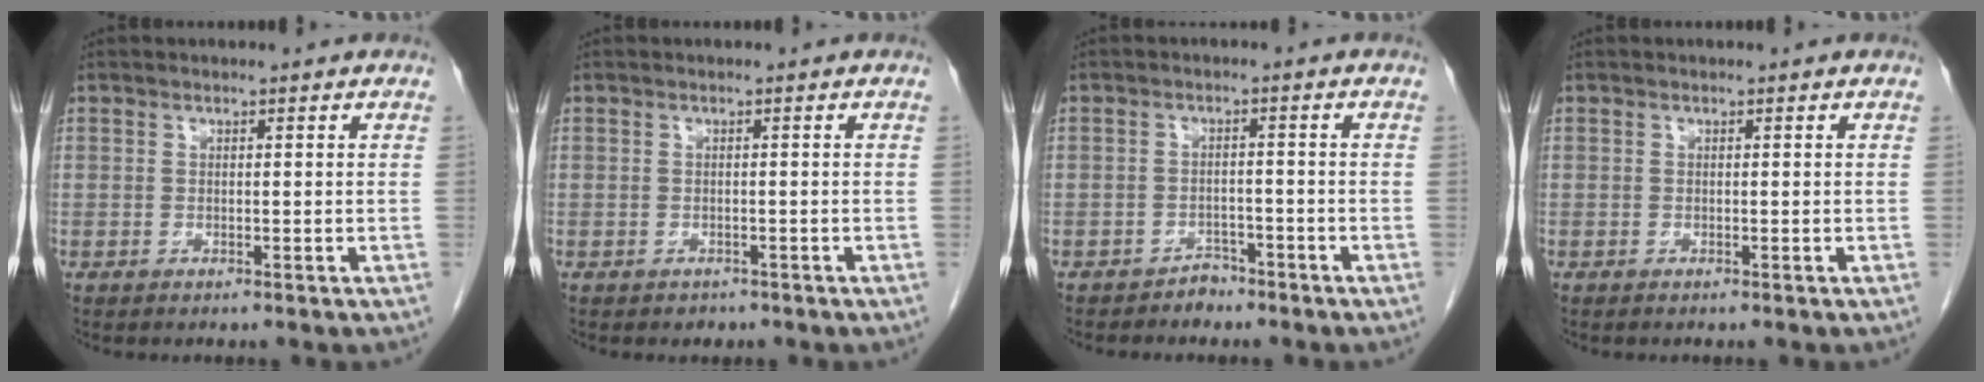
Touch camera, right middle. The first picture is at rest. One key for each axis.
{"total": 1.3, "fx": -1.0, "fy": 0.8, "fz": 0.1, "tx": -0.008, "ty": 0.000, "tz": -0.012}
{"total": 2.3, "fx": -2.0, "fy": 1.2, "fz": 0.1, "tx": -0.005, "ty": 0.005, "tz": -0.031}
{"total": 0.0}